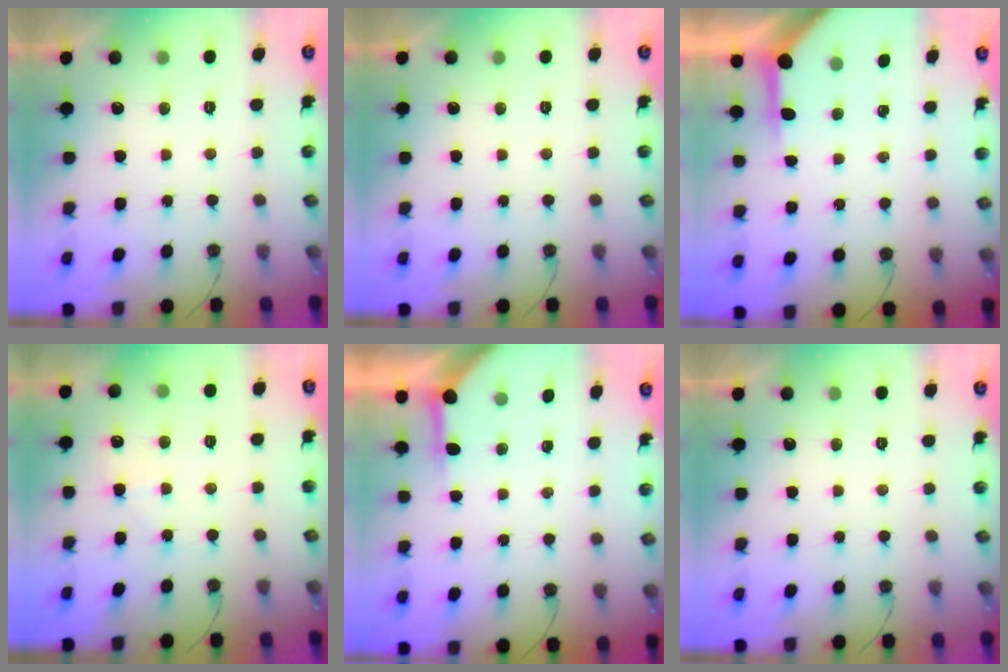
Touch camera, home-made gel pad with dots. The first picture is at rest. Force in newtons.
{"total": 0.0}
{"total": 5.1, "press": 5.1, "slide": 0.4}
{"total": 5.9, "press": 5.8, "slide": 0.8}
{"total": 3.8, "press": 3.8, "slide": 0.5}
{"total": 0.0}